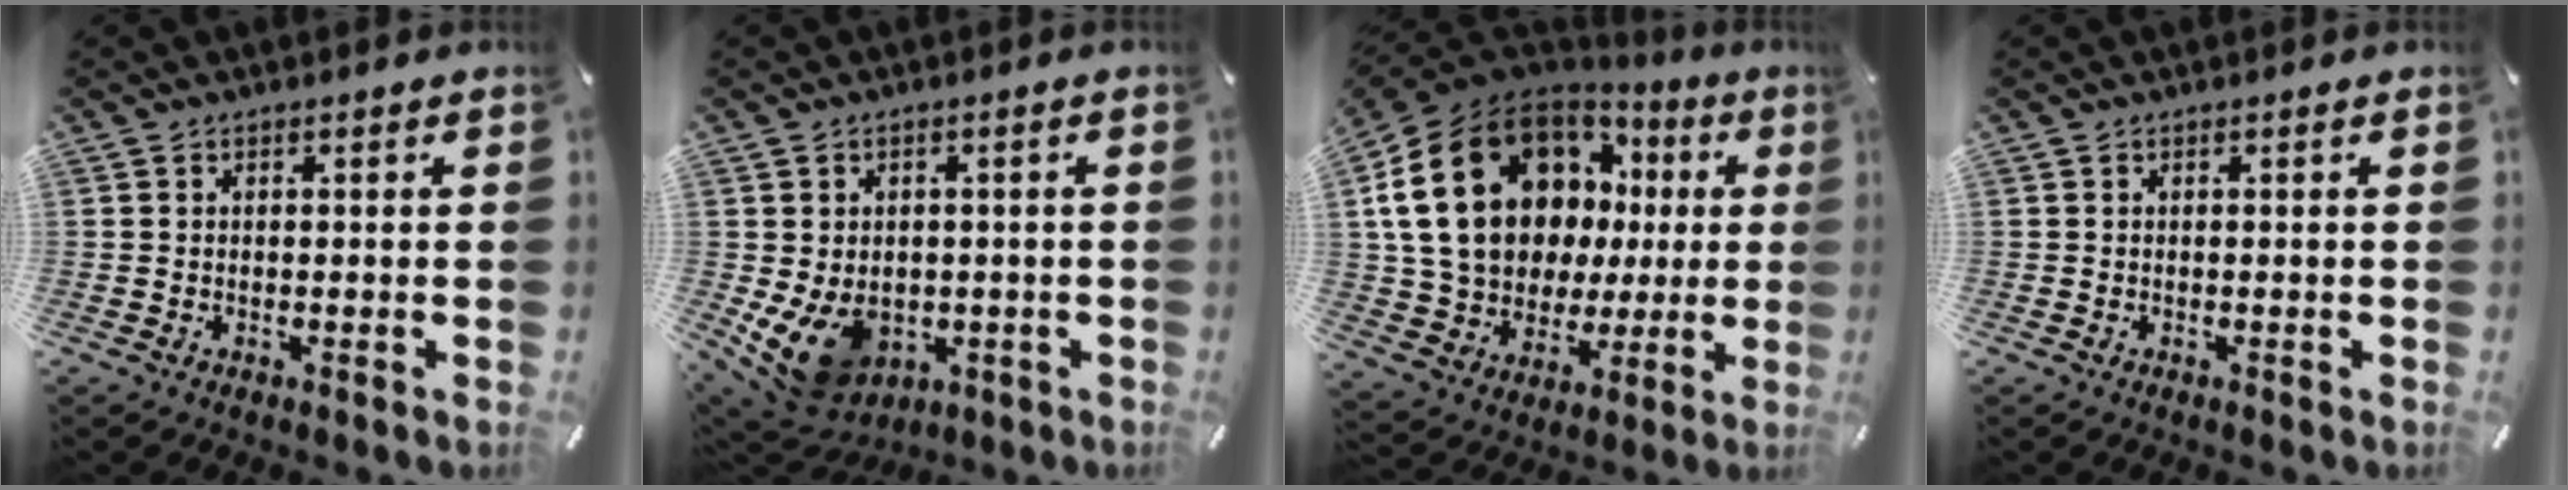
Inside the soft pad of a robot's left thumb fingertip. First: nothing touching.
{"total": 10.1, "force": [-2.7, 8.1, 5.4], "torque": [-0.111, -0.001, -0.047]}
{"total": 24.4, "force": [5.9, 18.4, 15.0], "torque": [-0.296, -0.022, 0.124]}
{"total": 0.0}